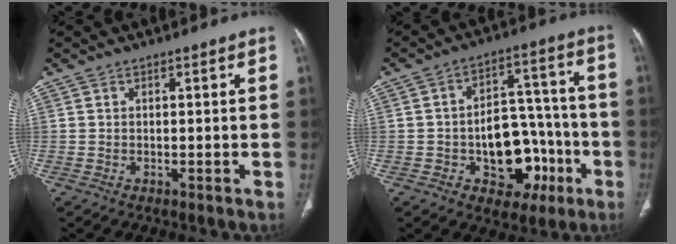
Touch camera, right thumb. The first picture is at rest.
{"total": 14.7, "force": [-4.8, 9.9, 9.7], "torque": [-0.087, 0.052, -0.061]}